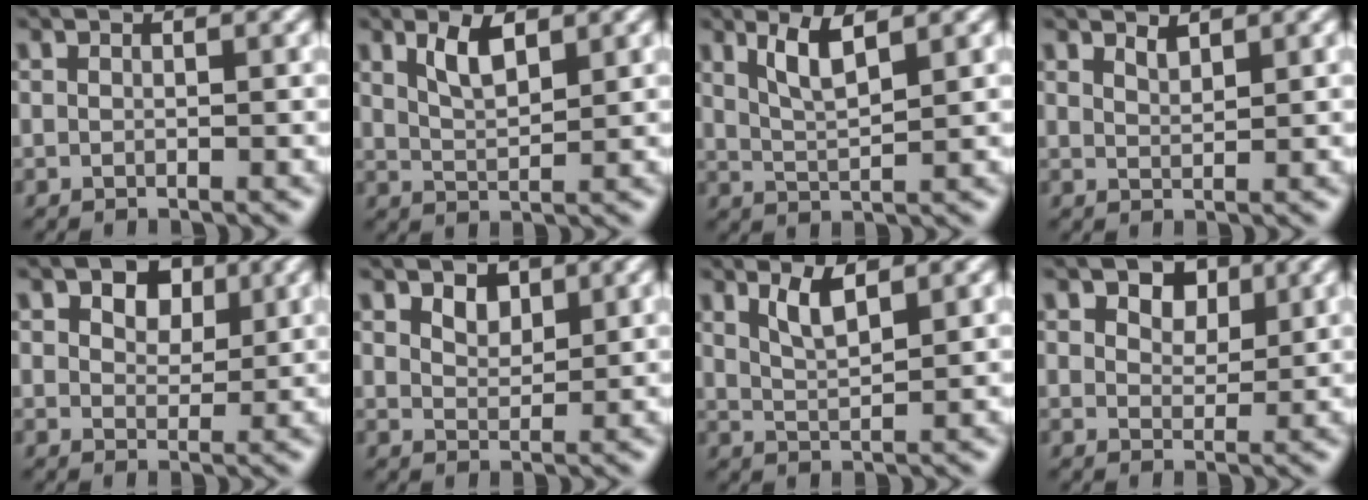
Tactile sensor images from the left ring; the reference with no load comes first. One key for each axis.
{"total": 2.9, "fx": 1.7, "fy": 1.0, "fz": 2.1, "tx": -0.044, "ty": -0.001, "tz": 0.033}
{"total": 3.2, "fx": 1.9, "fy": 0.7, "fz": 2.5, "tx": -0.048, "ty": -0.004, "tz": 0.039}
{"total": 1.2, "fx": 1.1, "fy": 0.2, "fz": 0.4, "tx": -0.008, "ty": -0.003, "tz": 0.020}
{"total": 4.3, "fx": 2.1, "fy": 2.7, "fz": 2.5, "tx": -0.035, "ty": 0.005, "tz": 0.015}
{"total": 1.8, "fx": 1.2, "fy": 1.0, "fz": 0.9, "tx": -0.018, "ty": -0.001, "tz": 0.022}
{"total": 2.6, "fx": 1.7, "fy": 0.6, "fz": 1.8, "tx": -0.037, "ty": -0.005, "tz": 0.034}
{"total": 3.6, "fx": 2.0, "fy": 2.3, "fz": 2.0, "tx": -0.031, "ty": 0.002, "tz": 0.017}